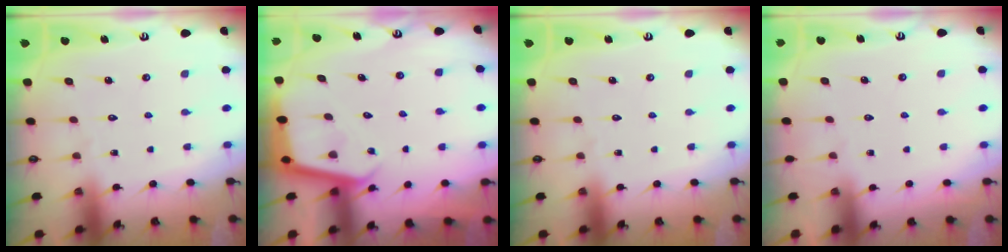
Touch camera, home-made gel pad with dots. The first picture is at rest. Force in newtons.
{"total": 3.3, "press": 3.3, "slide": 0.3}
{"total": 0.0}
{"total": 0.0}